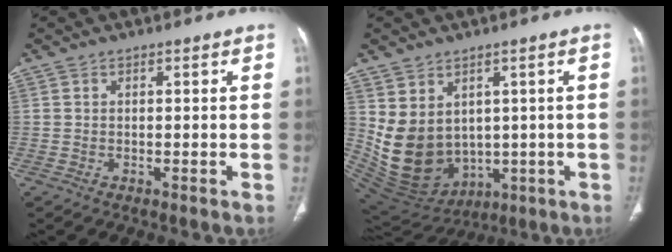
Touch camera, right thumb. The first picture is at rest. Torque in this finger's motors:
{"motor_torque": [-0.51, 1.56, 1.12, 0.70, 0.41]}